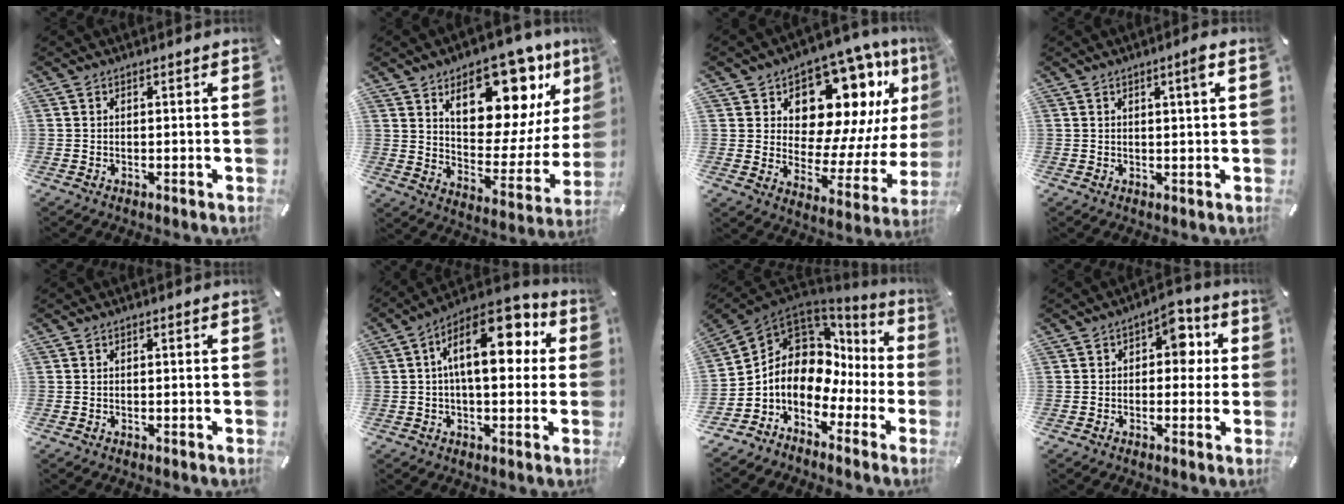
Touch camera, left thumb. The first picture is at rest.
{"total": 20.4, "force": [12.7, 11.0, 11.7], "torque": [-0.154, -0.088, 0.211]}
{"total": 17.0, "force": [10.2, 10.2, 8.9], "torque": [-0.119, -0.091, 0.175]}
{"total": 3.0, "force": [1.3, 0.3, 2.7], "torque": [-0.047, -0.002, 0.018]}
{"total": 0.0}
{"total": 15.8, "force": [4.2, 7.9, 13.0], "torque": [-0.192, -0.020, 0.069]}
{"total": 10.5, "force": [1.8, 8.7, 5.6], "torque": [-0.118, -0.044, 0.025]}
{"total": 7.0, "force": [1.2, 4.6, 5.2], "torque": [-0.048, -0.005, 0.008]}